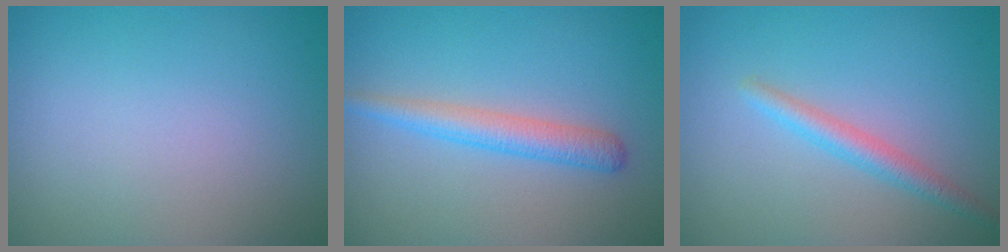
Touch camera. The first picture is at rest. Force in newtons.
{"total": 2.8, "press": 2.8, "slide": 0.2}
{"total": 2.2, "press": 2.2, "slide": 0.0}